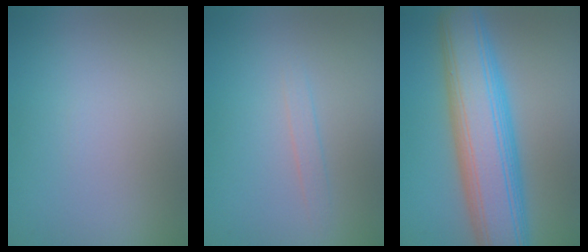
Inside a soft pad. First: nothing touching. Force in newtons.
{"total": 0.9, "press": 0.8, "slide": 0.1}
{"total": 10.5, "press": 10.5, "slide": 0.6}